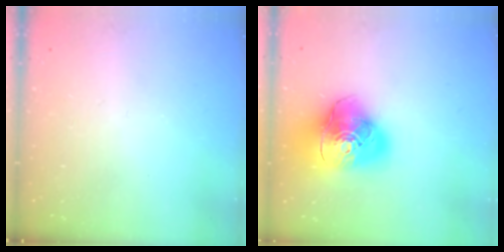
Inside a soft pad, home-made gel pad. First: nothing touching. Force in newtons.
{"total": 19.4, "press": 19.2, "slide": 2.5}